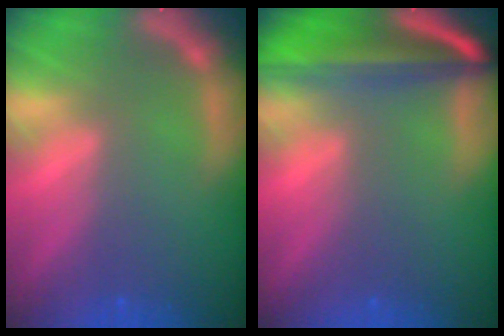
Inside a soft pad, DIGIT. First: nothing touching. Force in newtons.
{"total": 10.0}